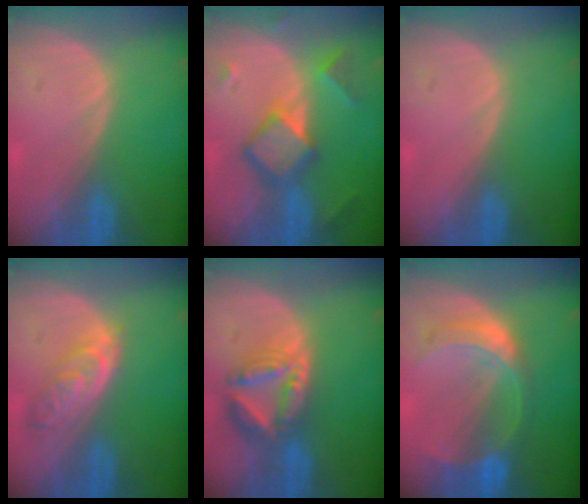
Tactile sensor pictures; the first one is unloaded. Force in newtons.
{"total": 7.4, "press": 7.4, "slide": 0.5}
{"total": 0.0}
{"total": 5.2, "press": 5.2, "slide": 0.4}
{"total": 8.2, "press": 7.1, "slide": 4.2}
{"total": 7.6, "press": 6.6, "slide": 3.8}